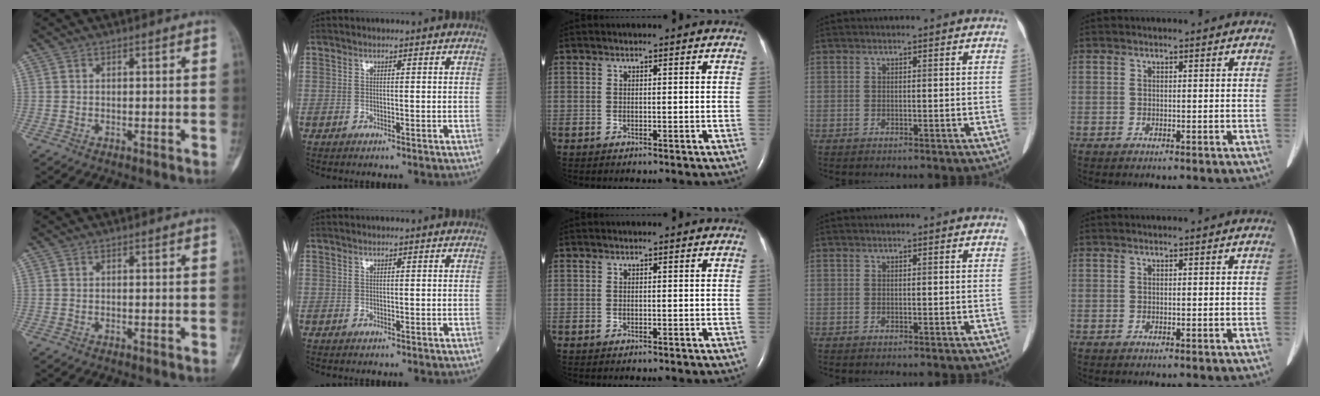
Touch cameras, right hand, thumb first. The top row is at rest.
{}